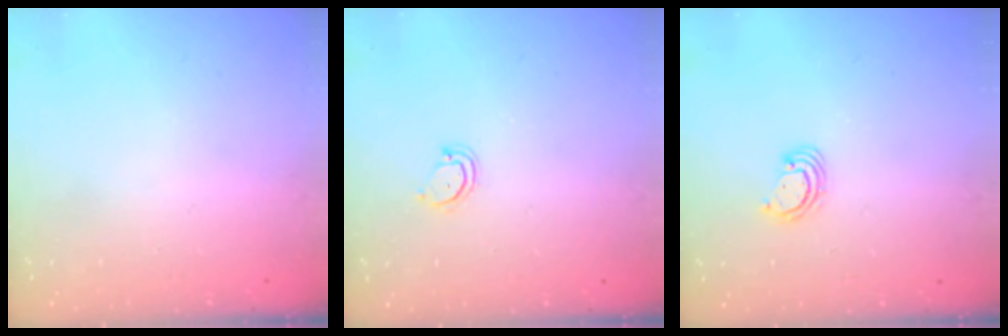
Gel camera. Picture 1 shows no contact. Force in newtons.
{"total": 2.5, "press": 2.5, "slide": 0.1}
{"total": 2.5, "press": 2.5, "slide": 0.3}